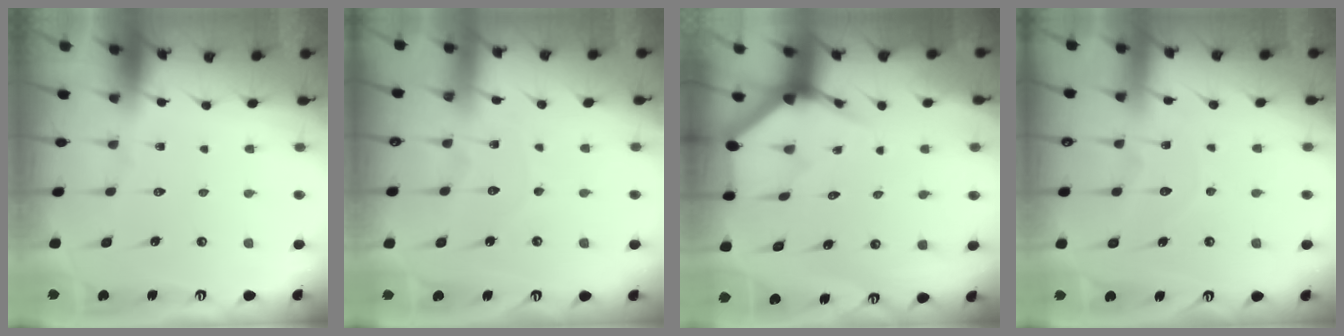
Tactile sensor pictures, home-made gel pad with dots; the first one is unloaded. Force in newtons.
{"total": 3.5, "press": 3.5, "slide": 0.4}
{"total": 3.6, "press": 3.6, "slide": 0.2}
{"total": 6.0, "press": 6.0, "slide": 0.7}